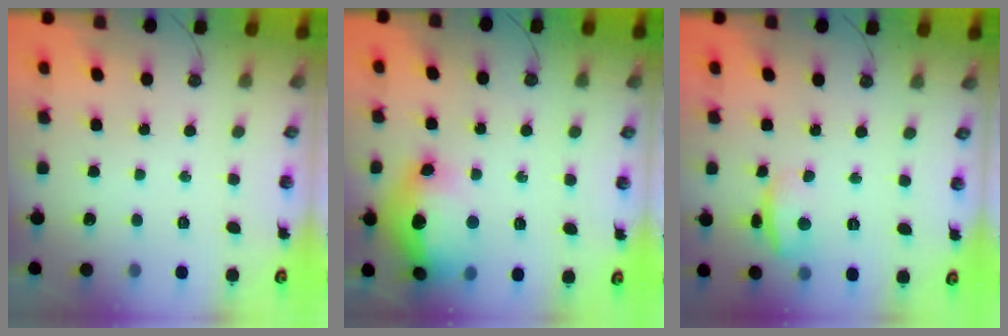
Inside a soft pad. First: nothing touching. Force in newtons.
{"total": 19.6, "press": 19.5, "slide": 1.8}
{"total": 11.7, "press": 5.7, "slide": 10.3}